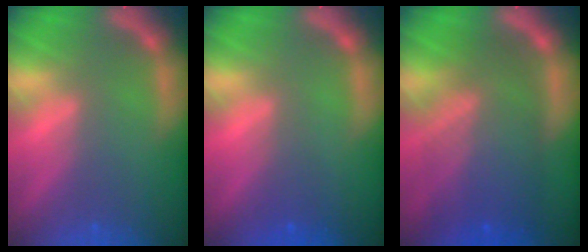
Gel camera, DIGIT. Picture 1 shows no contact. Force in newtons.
{"total": 1.5}
{"total": 9.5}